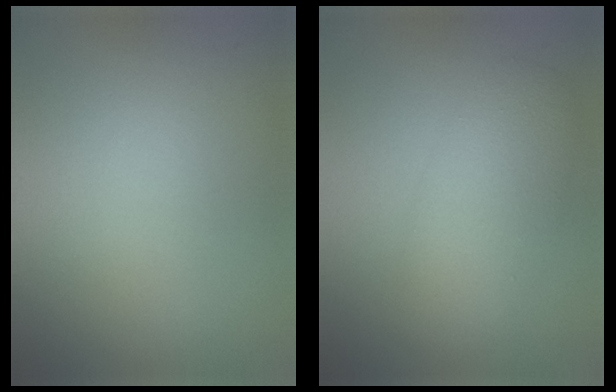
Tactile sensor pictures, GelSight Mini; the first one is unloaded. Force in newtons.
{"total": 4.1, "press": 4.1, "slide": 0.1}